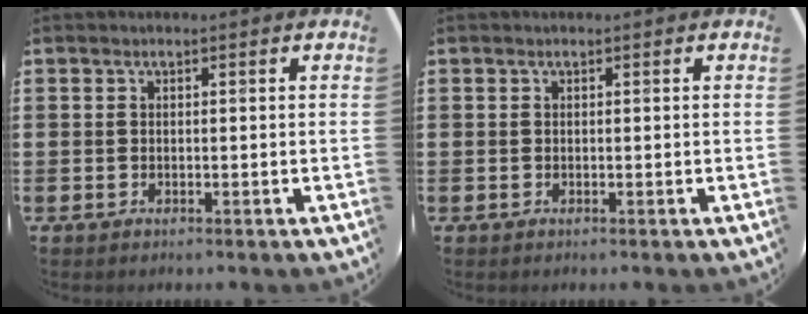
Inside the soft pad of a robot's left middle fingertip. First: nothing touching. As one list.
[{"total": 0.0}]